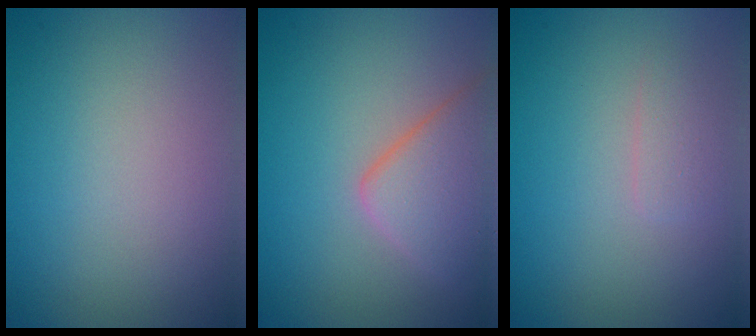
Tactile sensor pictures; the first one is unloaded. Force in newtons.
{"total": 4.4, "press": 4.4, "slide": 0.2}
{"total": 1.0, "press": 1.0, "slide": 0.0}